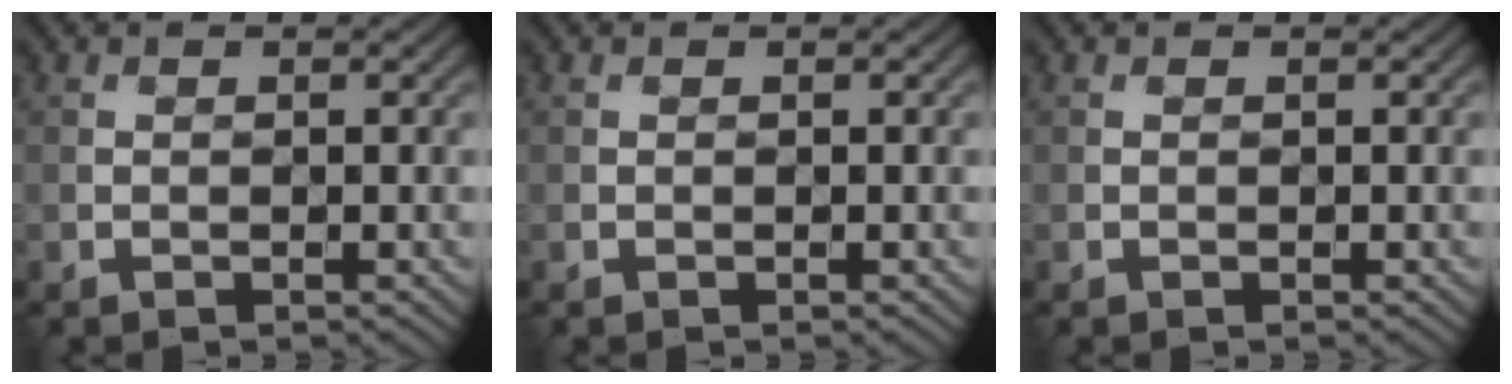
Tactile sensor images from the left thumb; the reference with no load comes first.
{"total": 0.0}
{"total": 0.0}